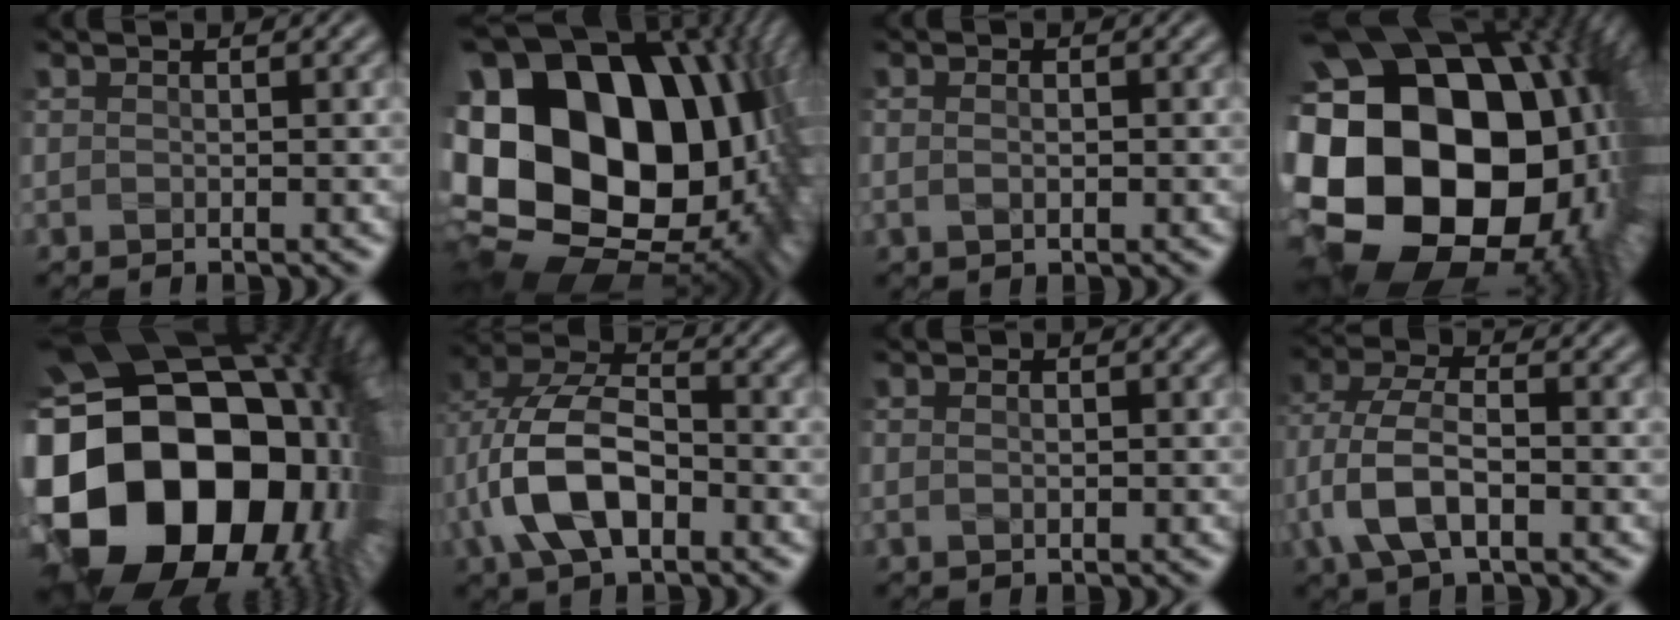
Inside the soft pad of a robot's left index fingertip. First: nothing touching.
{"total": 23.8, "force": [2.5, 17.9, 15.5], "torque": [-0.292, -0.008, 0.027]}
{"total": 1.6, "force": [-0.1, 0.8, 1.4], "torque": [-0.021, 0.005, -0.003]}
{"total": 23.1, "force": [-0.1, 16.9, 15.8], "torque": [-0.286, -0.044, -0.001]}
{"total": 23.1, "force": [-2.6, 17.6, 14.8], "torque": [-0.296, -0.052, -0.054]}
{"total": 8.1, "force": [-2.0, 4.5, 6.5], "torque": [-0.140, 0.014, -0.043]}
{"total": 1.0, "force": [-0.1, 0.4, 0.9], "torque": [-0.018, 0.003, -0.001]}
{"total": 6.2, "force": [-1.7, 3.2, 5.0], "torque": [-0.117, 0.009, -0.039]}